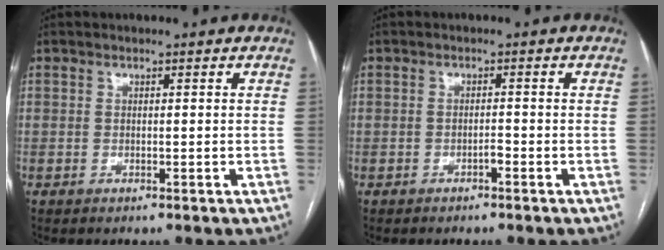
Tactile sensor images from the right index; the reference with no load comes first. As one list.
[{"total": 0.9, "force": [-0.7, 0.1, 0.6], "torque": [-0.010, 0.002, -0.011]}]